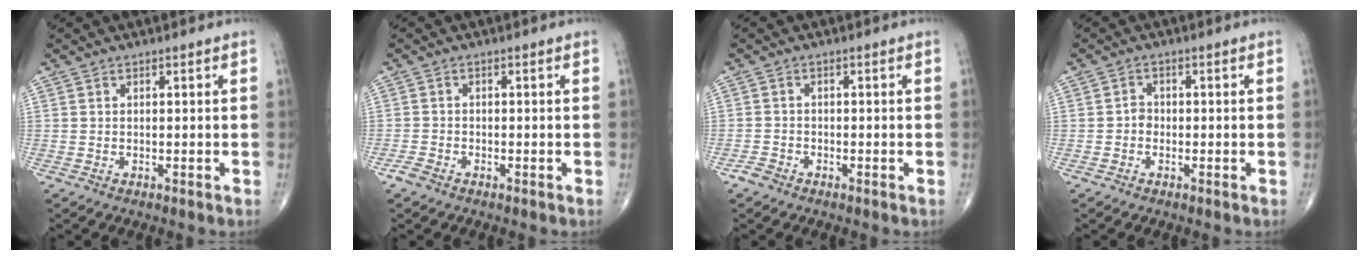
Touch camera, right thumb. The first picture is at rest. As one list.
[{"total": 1.8, "force": [-1.3, 0.8, 0.9], "torque": [-0.025, 0.001, -0.027]}, {"total": 1.7, "force": [-1.3, 0.9, 0.5], "torque": [-0.012, 0.004, -0.026]}, {"total": 1.7, "force": [-0.5, 1.4, 0.7], "torque": [-0.001, 0.007, -0.014]}]